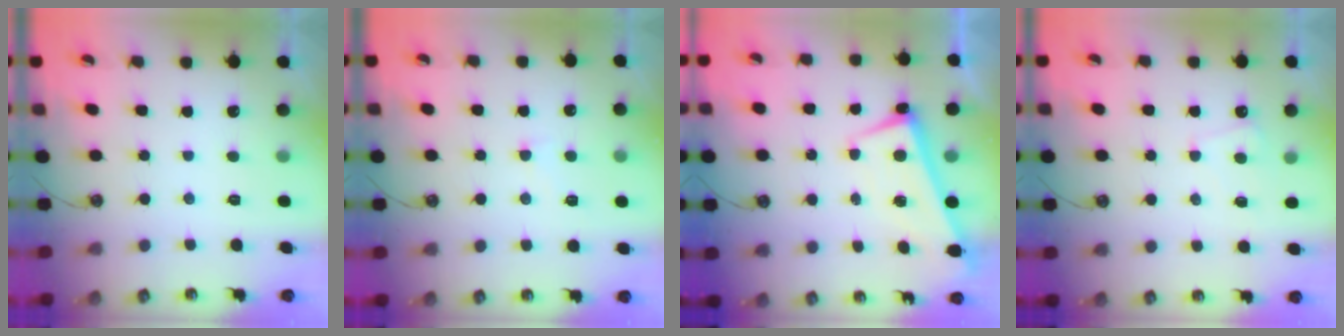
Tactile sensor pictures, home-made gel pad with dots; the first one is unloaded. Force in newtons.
{"total": 1.5, "press": 1.4, "slide": 0.6}
{"total": 1.3, "press": 1.1, "slide": 0.8}
{"total": 1.1, "press": 1.0, "slide": 0.4}